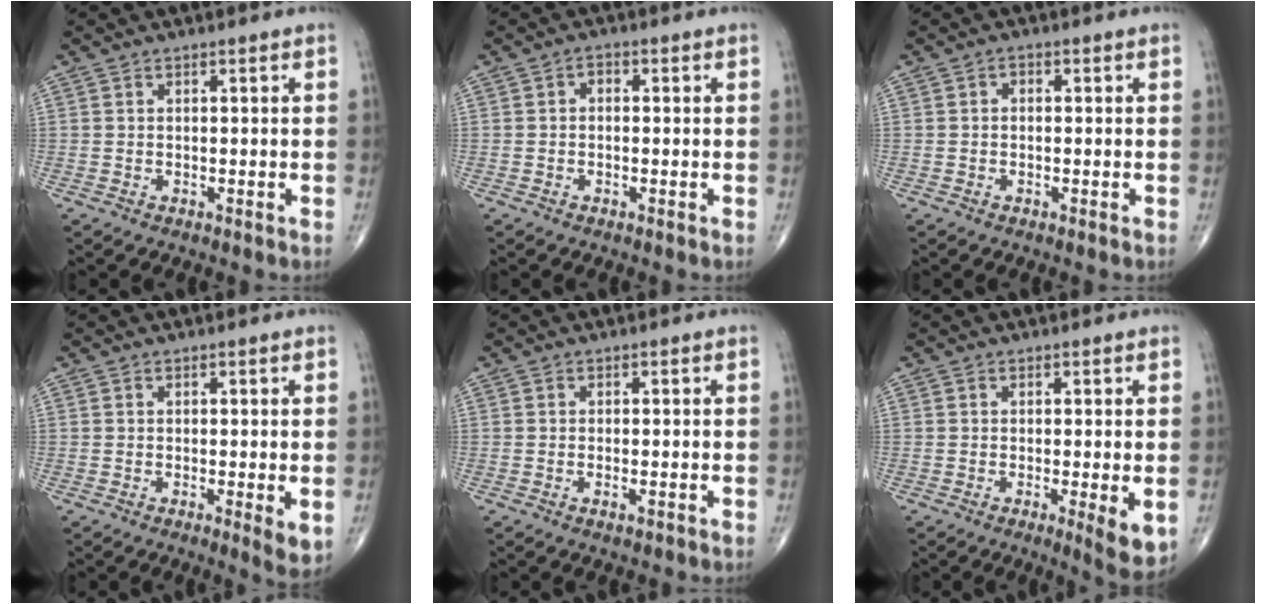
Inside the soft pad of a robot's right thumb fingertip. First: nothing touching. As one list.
[{"total": 1.5, "force": [-0.1, 1.1, 1.0], "torque": [-0.005, 0.007, -0.010]}, {"total": 1.0, "force": [-0.1, 0.8, 0.7], "torque": [-0.003, 0.003, -0.009]}, {"total": 3.7, "force": [-0.4, 0.8, 3.6], "torque": [-0.057, -0.015, -0.008]}, {"total": 1.2, "force": [-0.5, 0.4, 1.0], "torque": [-0.018, -0.002, -0.008]}, {"total": 5.6, "force": [-1.0, 1.2, 5.4], "torque": [-0.081, -0.019, -0.016]}]